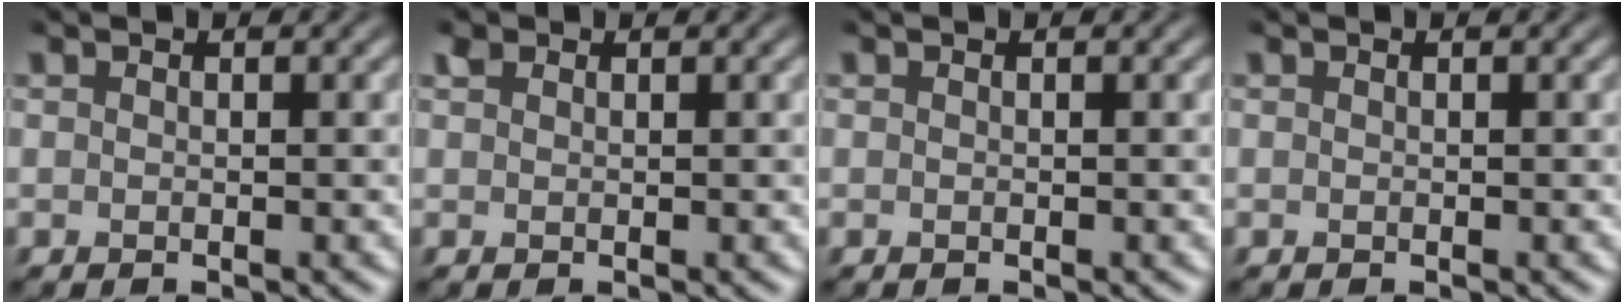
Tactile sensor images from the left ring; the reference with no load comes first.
{"total": 0.7, "force": [0.5, 0.4, 0.2], "torque": [-0.002, 0.002, 0.011]}
{"total": 0.0}
{"total": 0.0}